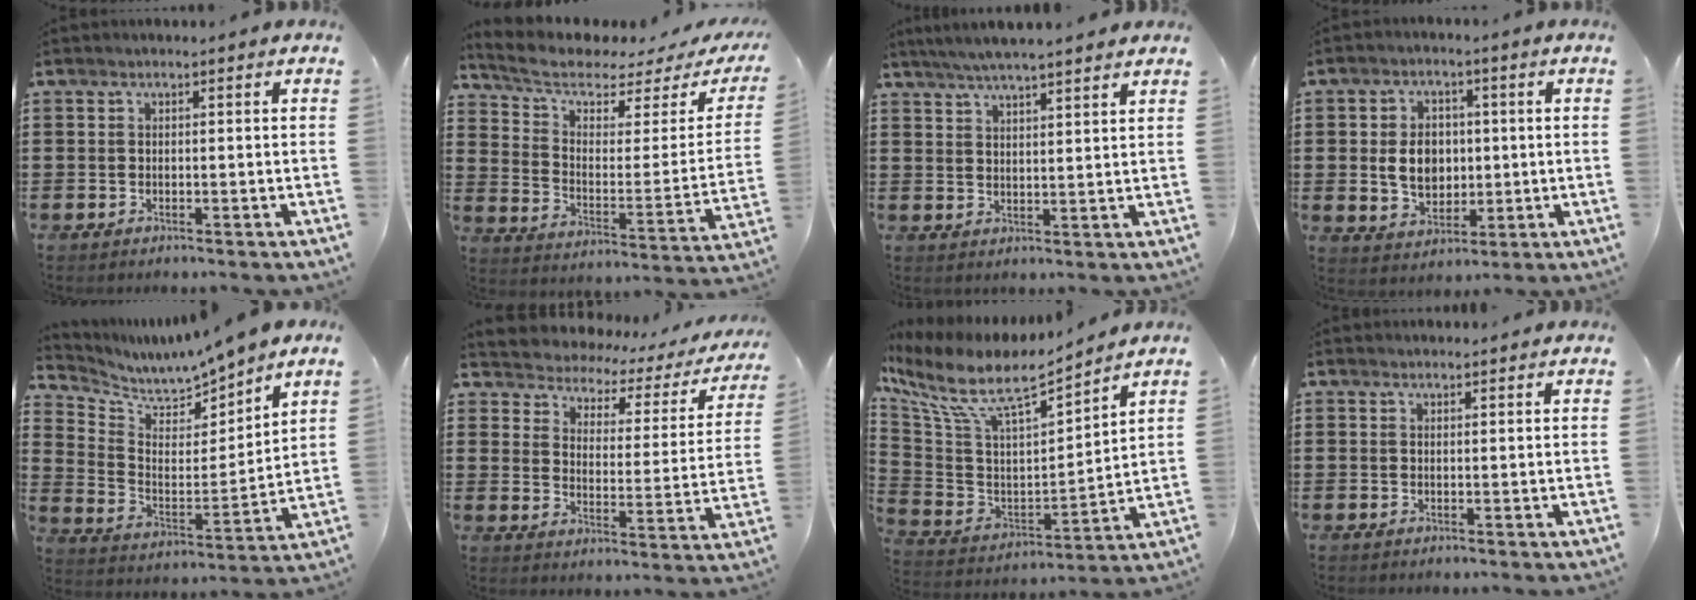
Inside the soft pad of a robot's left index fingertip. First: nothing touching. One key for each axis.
{"total": 5.1, "fx": 3.6, "fy": 2.1, "fz": 2.9, "tx": -0.081, "ty": -0.029, "tz": 0.060}
{"total": 3.8, "fx": 3.5, "fy": -0.2, "fz": 1.4, "tx": -0.037, "ty": -0.012, "tz": 0.062}
{"total": 6.6, "fx": 0.2, "fy": 5.1, "fz": 4.2, "tx": -0.092, "ty": 0.009, "tz": -0.002}
{"total": 6.1, "fx": 6.0, "fy": 1.1, "fz": 0.4, "tx": -0.042, "ty": -0.053, "tz": 0.104}
{"total": 2.0, "fx": 1.7, "fy": 1.0, "fz": 0.3, "tx": -0.025, "ty": -0.024, "tz": 0.017}
{"total": 9.3, "fx": 7.0, "fy": 2.4, "fz": 5.7, "tx": -0.141, "ty": -0.055, "tz": 0.117}
{"total": 1.1, "fx": 1.1, "fy": 0.1, "fz": -0.1, "tx": 0.000, "ty": 0.000, "tz": 0.022}